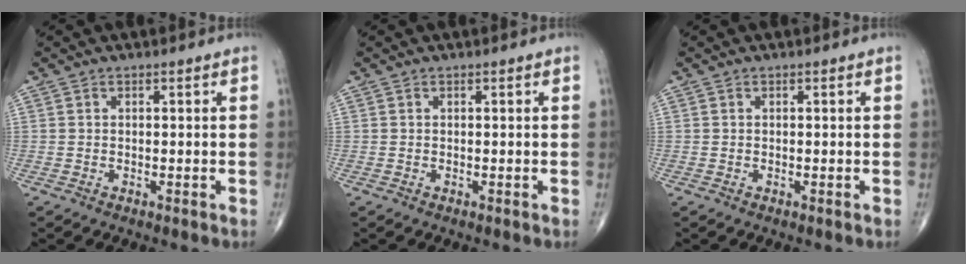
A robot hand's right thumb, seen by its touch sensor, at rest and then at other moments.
{"total": 0.0}
{"total": 0.0}